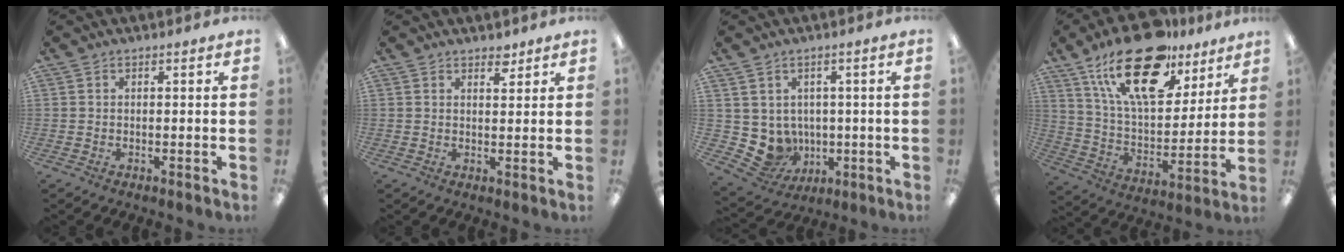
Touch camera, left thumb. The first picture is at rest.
{"total": 2.9, "force": [2.5, 1.3, 0.9], "torque": [0.002, -0.014, 0.041]}
{"total": 6.5, "force": [1.2, 6.3, 1.1], "torque": [-0.049, -0.023, 0.032]}
{"total": 24.4, "force": [15.3, 11.2, 15.5], "torque": [-0.284, -0.077, 0.265]}